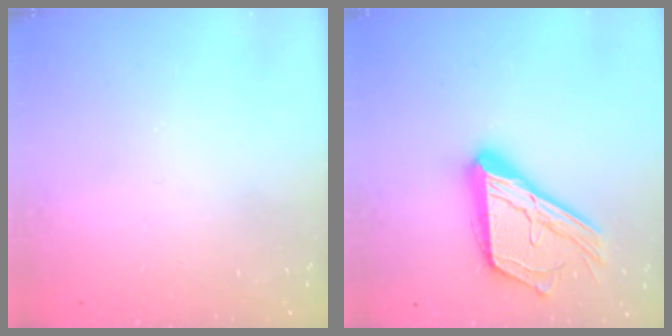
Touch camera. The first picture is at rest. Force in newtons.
{"total": 20.1, "press": 20.1, "slide": 1.7}